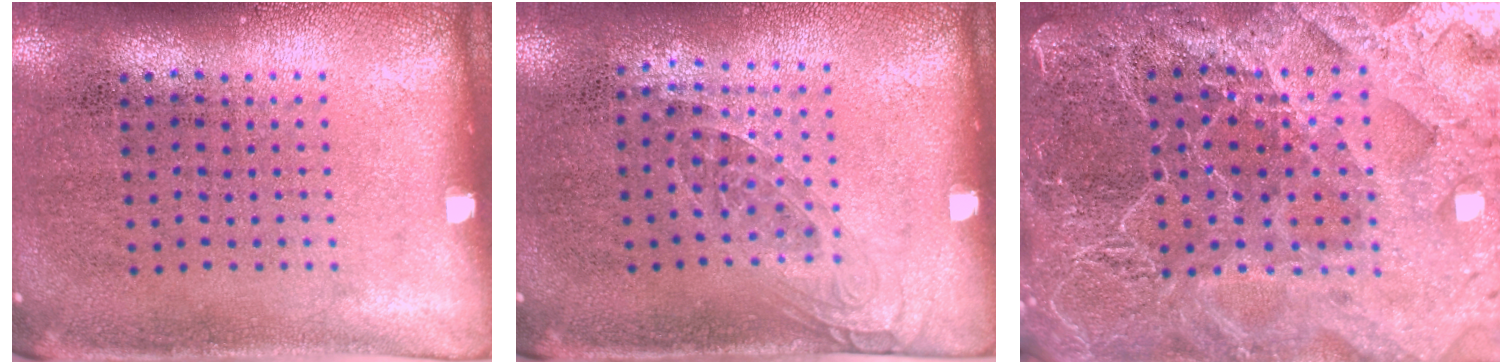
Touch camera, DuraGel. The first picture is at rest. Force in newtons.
{"total": 1.0, "press": 0.9, "slide": 0.6}
{"total": 5.6, "press": 5.0, "slide": 2.5}